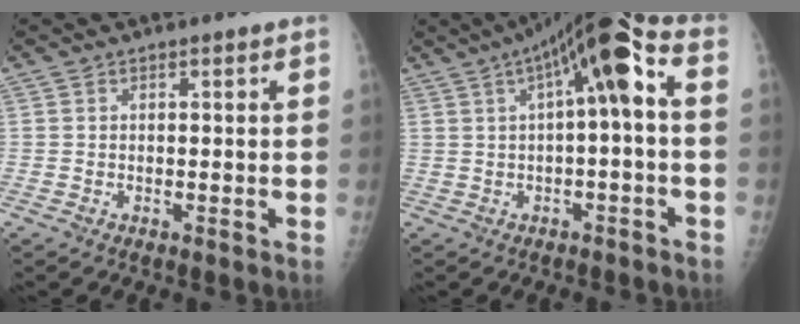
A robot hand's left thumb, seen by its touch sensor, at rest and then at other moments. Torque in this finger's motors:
{"motor_torque": [-0.32, 1.11, 1.43, 0.16, 0.13]}